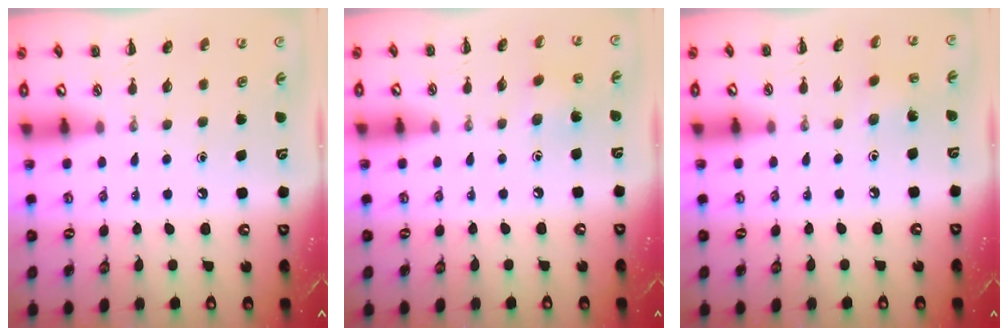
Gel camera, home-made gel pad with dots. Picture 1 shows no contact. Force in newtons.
{"total": 2.8, "press": 2.7, "slide": 0.6}
{"total": 1.9, "press": 1.8, "slide": 0.6}